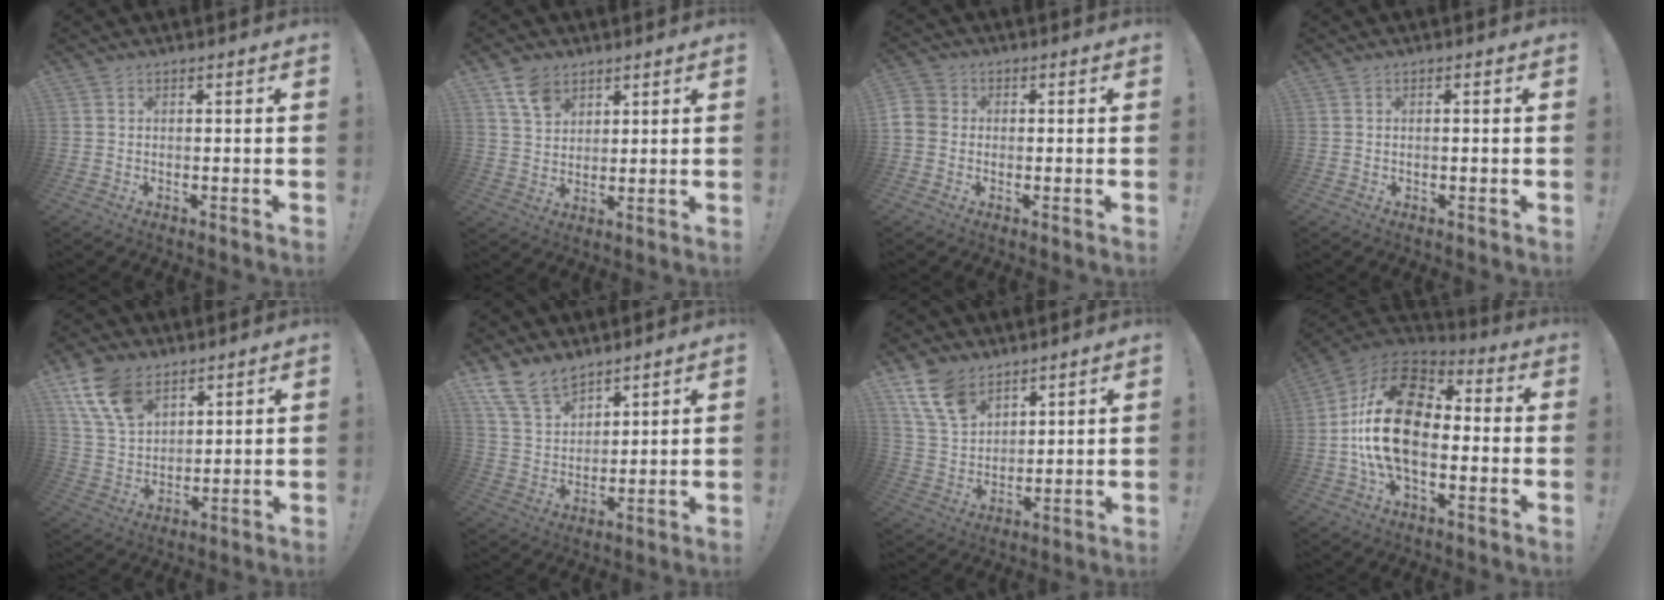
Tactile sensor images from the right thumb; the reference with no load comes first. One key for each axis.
{"total": 7.8, "fx": 4.7, "fy": 5.2, "fz": 3.3, "tx": -0.057, "ty": -0.018, "tz": 0.093}
{"total": 4.1, "fx": -1.2, "fy": 3.5, "fz": 1.7, "tx": -0.047, "ty": 0.017, "tz": -0.020}
{"total": 0.6, "fx": -0.1, "fy": -0.4, "fz": 0.5, "tx": -0.005, "ty": -0.003, "tz": -0.003}
{"total": 12.9, "fx": 7.6, "fy": 8.0, "fz": 6.7, "tx": -0.135, "ty": -0.022, "tz": 0.152}
{"total": 12.5, "fx": 9.5, "fy": 6.7, "fz": 4.5, "tx": -0.097, "ty": -0.054, "tz": 0.189}
{"total": 12.5, "fx": 8.2, "fy": 7.6, "fz": 5.6, "tx": -0.122, "ty": -0.033, "tz": 0.164}
{"total": 23.0, "fx": -0.8, "fy": 13.5, "fz": 18.5, "tx": -0.357, "ty": 0.028, "tz": -0.009}